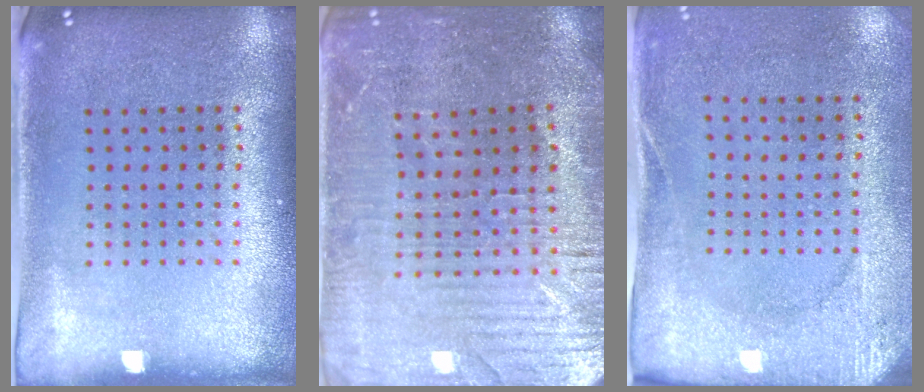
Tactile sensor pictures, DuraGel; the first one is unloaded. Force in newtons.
{"total": 3.1, "press": 3.1, "slide": 0.6}
{"total": 2.7, "press": 2.2, "slide": 1.7}